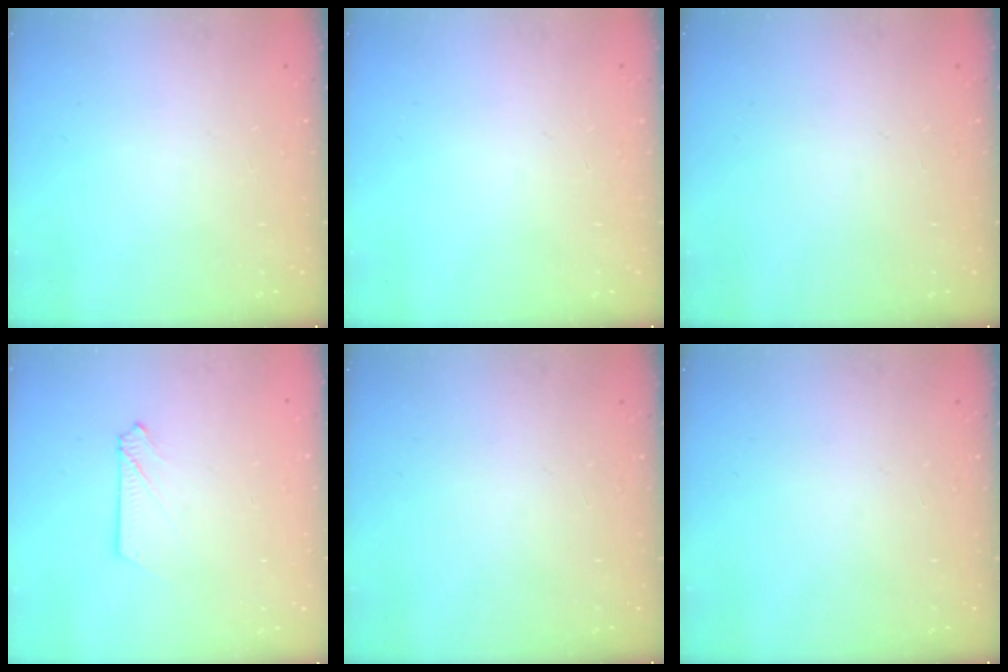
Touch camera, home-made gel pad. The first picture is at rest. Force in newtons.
{"total": 0.0}
{"total": 0.0}
{"total": 2.6, "press": 2.6, "slide": 0.3}
{"total": 0.0}
{"total": 0.0}